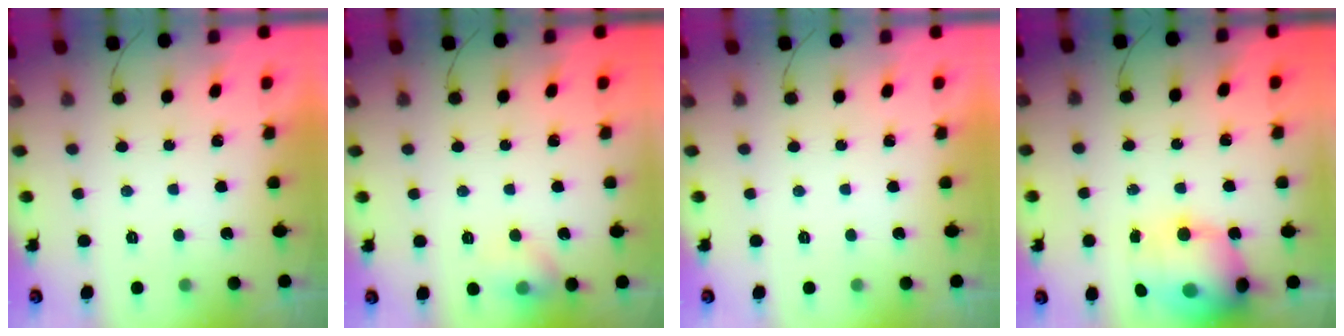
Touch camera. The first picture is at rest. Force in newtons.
{"total": 6.6, "press": 6.4, "slide": 1.9}
{"total": 0.0}
{"total": 18.9, "press": 18.4, "slide": 4.3}